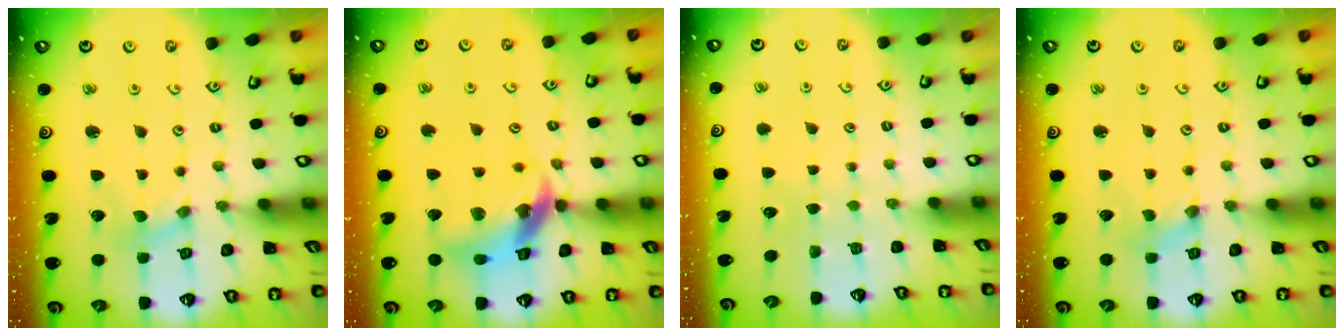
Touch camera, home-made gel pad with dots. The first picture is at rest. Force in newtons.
{"total": 14.9, "press": 14.8, "slide": 1.8}
{"total": 0.0}
{"total": 0.0}